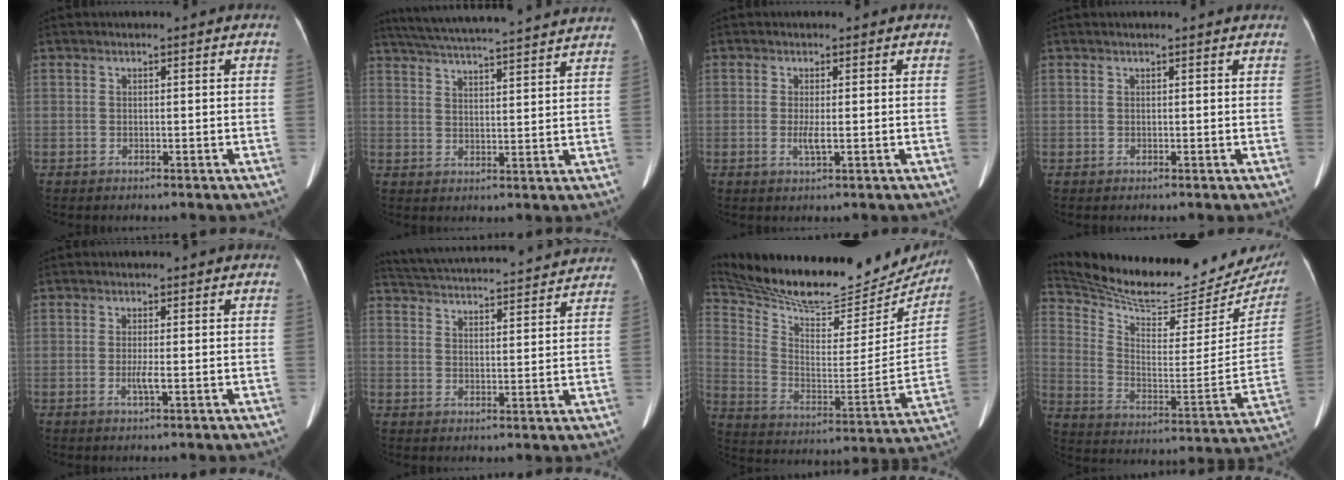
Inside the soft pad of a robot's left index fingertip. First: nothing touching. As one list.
[{"total": 23.4, "force": [21.4, 1.0, 9.4], "torque": [-0.159, 0.013, 0.287]}, {"total": 1.9, "force": [-0.1, 0.2, 1.8], "torque": [-0.041, -0.004, -0.001]}, {"total": 4.6, "force": [4.3, 0.4, 1.6], "torque": [-0.020, 0.026, 0.044]}, {"total": 1.7, "force": [-0.2, 0.0, 1.6], "torque": [-0.036, -0.003, -0.004]}, {"total": 23.4, "force": [22.0, 3.1, 7.5], "torque": [-0.138, 0.010, 0.294]}, {"total": 27.8, "force": [25.0, 7.4, 9.5], "torque": [-0.173, -0.051, 0.359]}, {"total": 25.8, "force": [23.9, 5.9, 7.8], "torque": [-0.140, -0.076, 0.337]}]